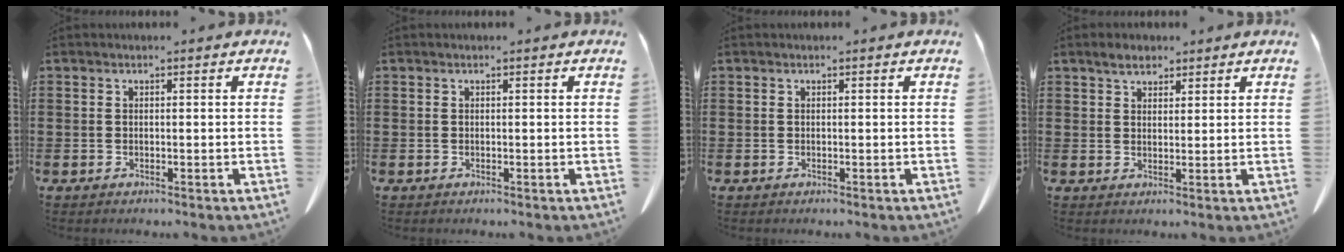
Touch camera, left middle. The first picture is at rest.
{"total": 0.0}
{"total": 0.0}
{"total": 3.1, "force": [2.5, 1.4, 1.2], "torque": [-0.021, 0.003, 0.047]}